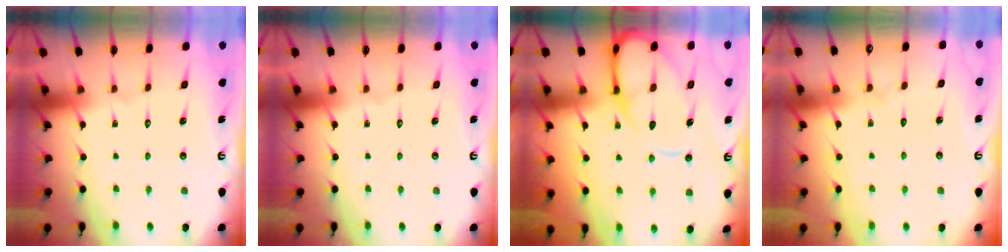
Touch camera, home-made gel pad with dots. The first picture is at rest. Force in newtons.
{"total": 0.0}
{"total": 12.8, "press": 12.7, "slide": 1.4}
{"total": 2.6, "press": 2.6, "slide": 0.3}